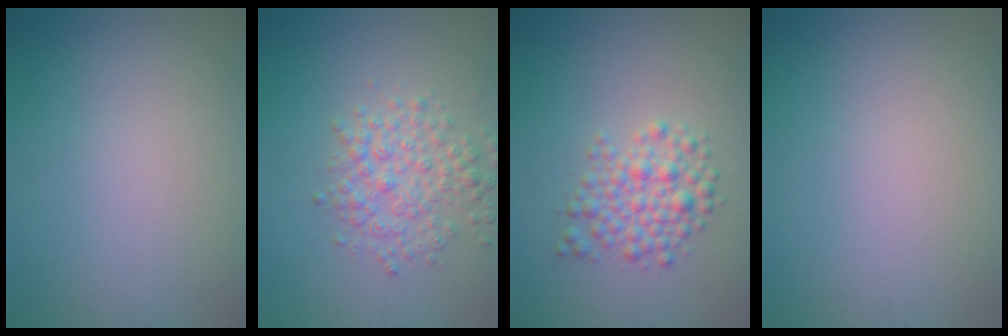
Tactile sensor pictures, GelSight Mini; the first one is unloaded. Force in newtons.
{"total": 3.7, "press": 3.7, "slide": 0.1}
{"total": 3.4, "press": 3.4, "slide": 0.1}
{"total": 0.0}